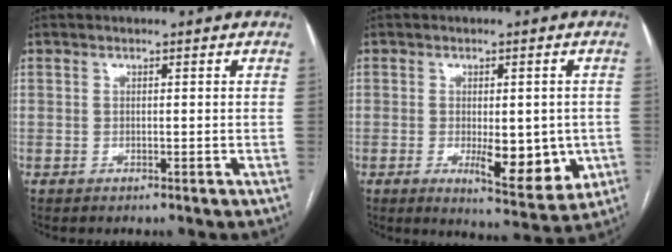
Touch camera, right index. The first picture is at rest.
{"total": 9.5, "force": [-1.8, 3.3, 8.7], "torque": [-0.112, -0.014, -0.016]}